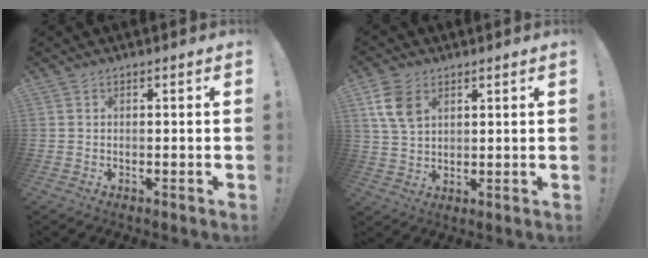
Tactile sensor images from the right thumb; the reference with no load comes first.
{"total": 9.0, "force": [4.0, 6.1, 5.4], "torque": [-0.094, -0.005, 0.078]}